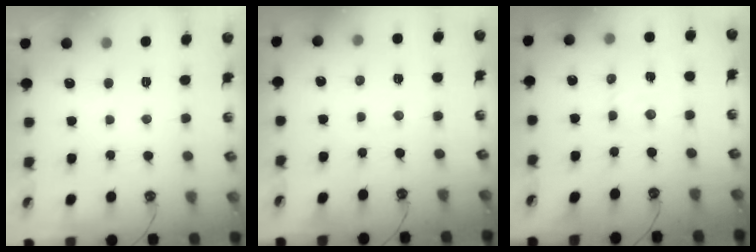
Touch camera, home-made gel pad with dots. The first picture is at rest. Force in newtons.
{"total": 2.2, "press": 2.1, "slide": 0.3}
{"total": 2.8, "press": 2.8, "slide": 0.3}